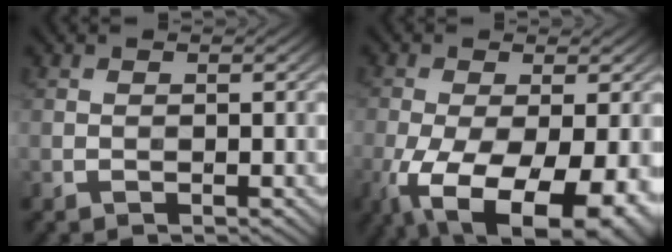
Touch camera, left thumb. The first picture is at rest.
{"total": 15.0, "force": [-6.8, 6.9, 11.5], "torque": [-0.227, -0.058, -0.085]}